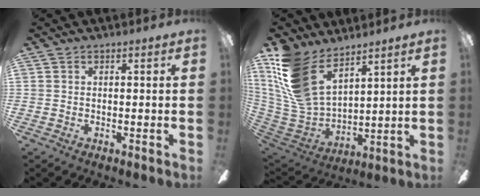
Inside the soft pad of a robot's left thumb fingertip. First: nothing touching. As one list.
[{"total": 18.0, "force": [11.0, 9.5, 10.7], "torque": [-0.263, -0.062, 0.205]}]